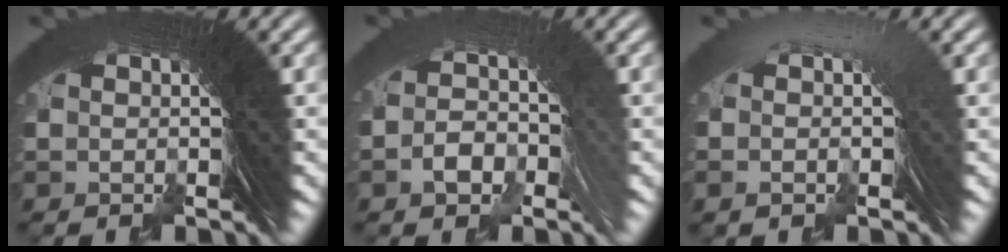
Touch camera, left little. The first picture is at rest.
{"total": 1.3, "force": [-0.5, 0.8, 0.9], "torque": [-0.014, 0.008, -0.011]}
{"total": 1.2, "force": [0.2, 0.6, 1.0], "torque": [0.016, 0.022, -0.007]}